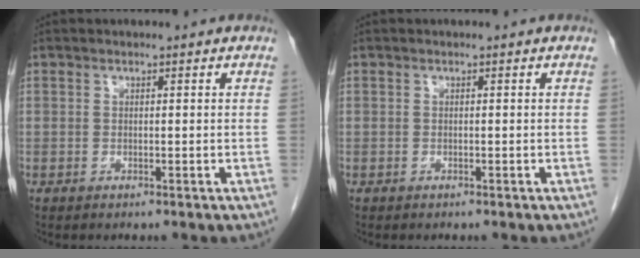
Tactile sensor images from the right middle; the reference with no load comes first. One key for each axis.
{"total": 0.0}